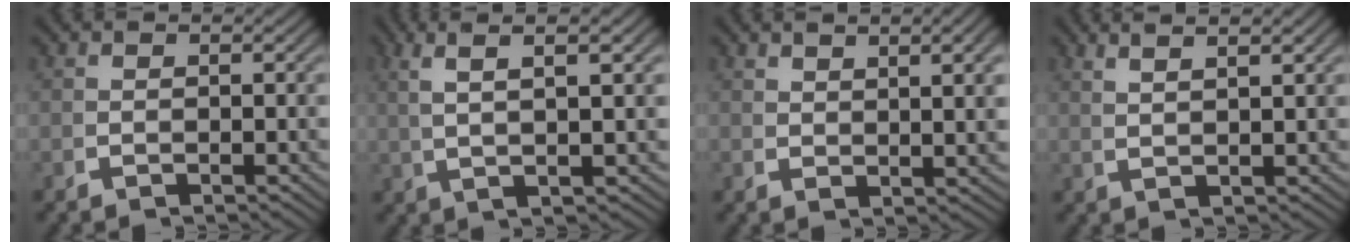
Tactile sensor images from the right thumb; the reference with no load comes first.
{"total": 6.2, "force": [3.4, 1.1, 5.1], "torque": [-0.073, 0.023, 0.055]}
{"total": 2.7, "force": [1.9, 0.2, 1.9], "torque": [-0.018, 0.004, 0.041]}
{"total": 3.4, "force": [2.8, -0.2, 2.0], "torque": [-0.025, 0.014, 0.053]}